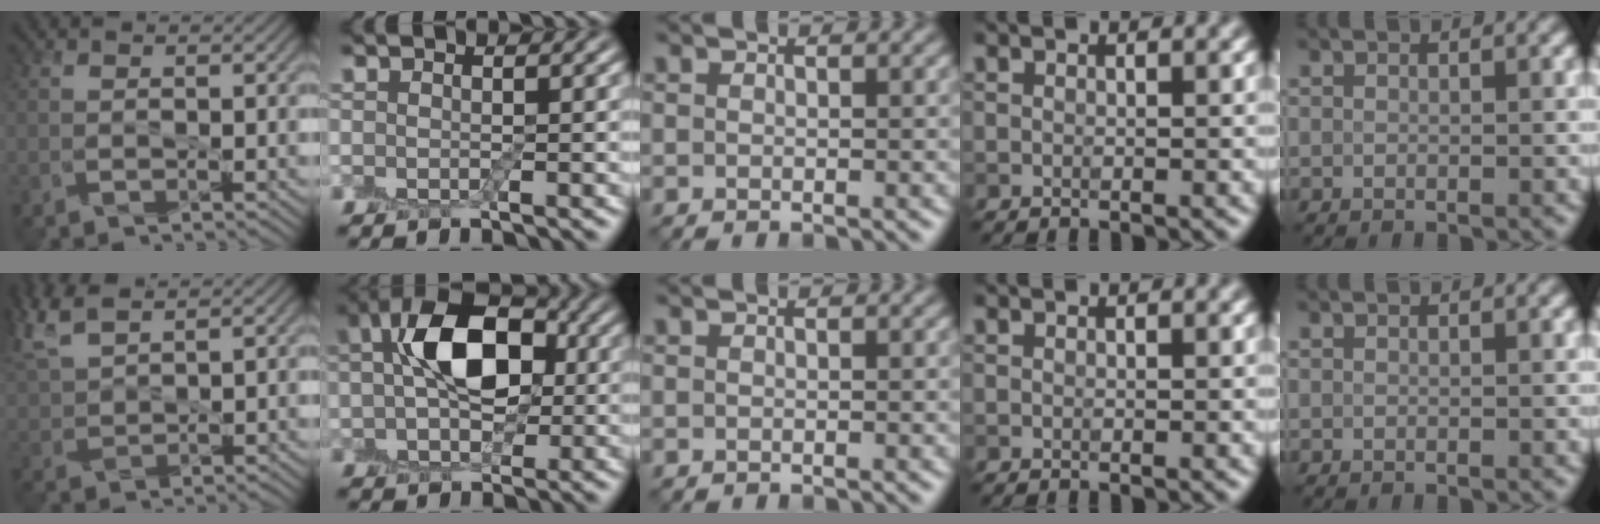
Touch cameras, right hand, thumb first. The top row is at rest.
{"thumb": {"total": 6.9, "force": [5.4, 1.6, 3.9], "torque": [-0.120, 0.024, 0.115]}, "index": {"total": 9.4, "force": [1.8, 5.7, 7.3], "torque": [-0.122, 0.021, 0.020]}}